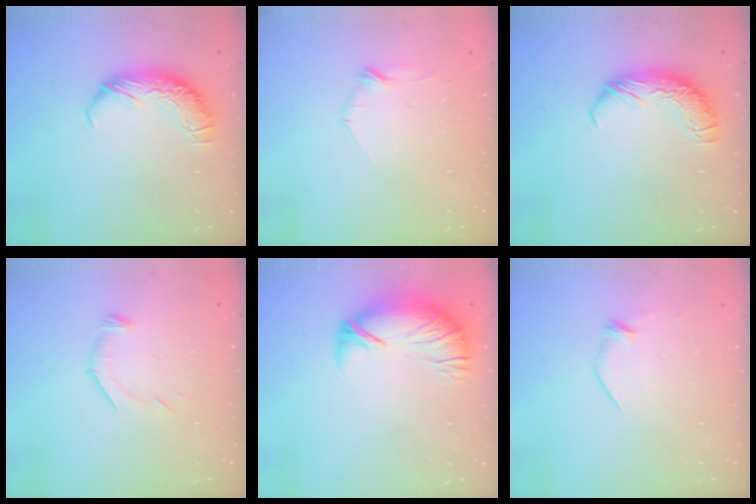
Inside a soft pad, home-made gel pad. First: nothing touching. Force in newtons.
{"total": 7.9, "press": 7.9, "slide": 0.7}
{"total": 0.0}
{"total": 6.8, "press": 6.7, "slide": 0.8}
{"total": 2.8, "press": 1.7, "slide": 2.3}
{"total": 6.2, "press": 6.1, "slide": 0.8}